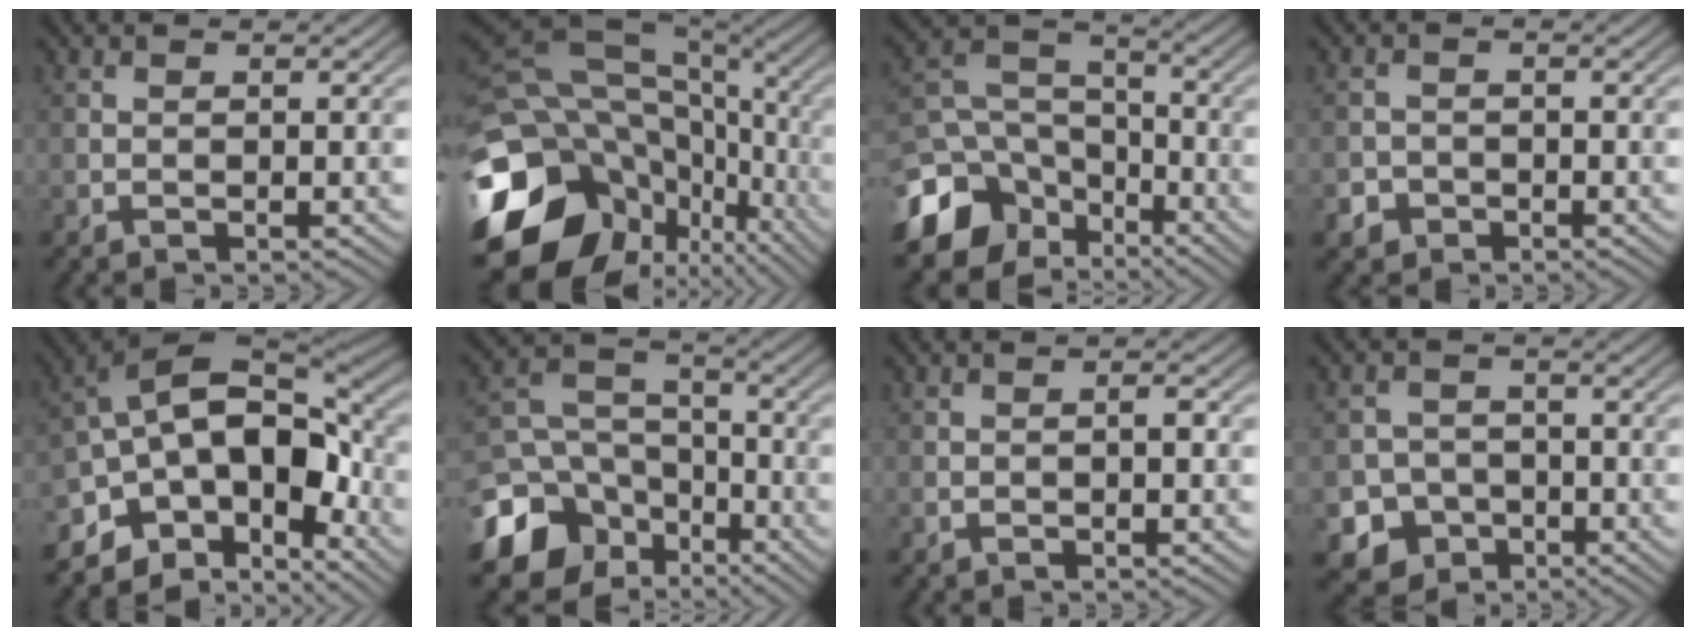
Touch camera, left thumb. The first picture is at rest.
{"total": 18.8, "force": [-5.0, 14.7, 10.5], "torque": [-0.255, -0.022, -0.075]}
{"total": 12.4, "force": [-7.0, 8.5, 5.7], "torque": [-0.158, -0.026, -0.126]}
{"total": 2.4, "force": [-1.5, 1.8, 0.5], "torque": [-0.006, -0.001, -0.031]}
{"total": 14.6, "force": [-3.7, 8.8, 11.0], "torque": [-0.213, -0.008, -0.065]}
{"total": 13.4, "force": [-7.1, 9.9, 5.7], "torque": [-0.172, -0.029, -0.114]}
{"total": 1.0, "force": [-0.4, 0.2, 0.9], "torque": [-0.015, 0.004, -0.007]}
{"total": 6.6, "force": [-3.3, 5.6, 1.5], "torque": [-0.019, -0.012, -0.078]}